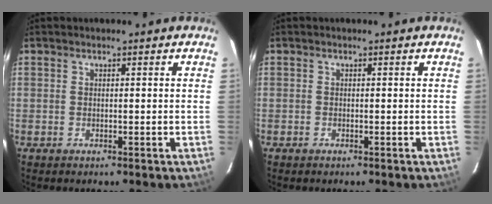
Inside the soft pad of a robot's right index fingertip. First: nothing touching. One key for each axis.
{"total": 0.0}